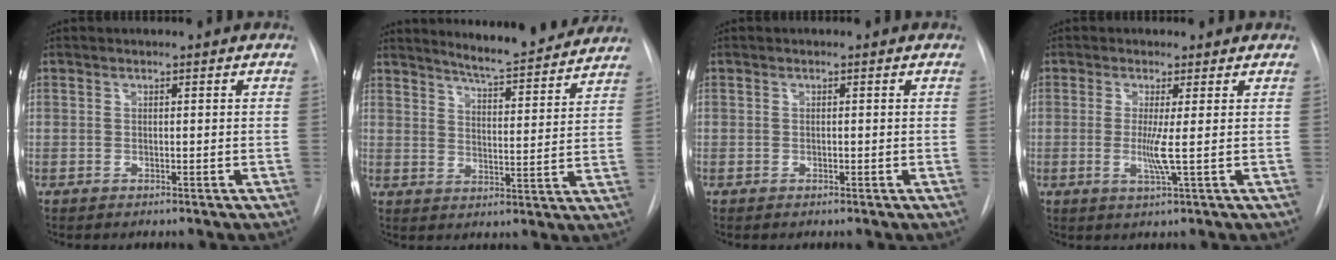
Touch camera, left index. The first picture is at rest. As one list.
[{"total": 13.8, "force": [13.0, 0.7, 4.7], "torque": [-0.069, -0.014, 0.171]}, {"total": 0.0}, {"total": 3.4, "force": [-0.1, -0.6, 3.3], "torque": [-0.072, -0.010, -0.001]}]